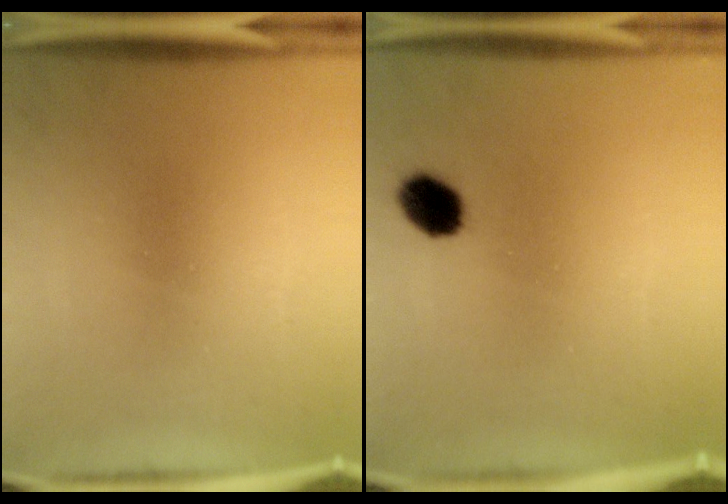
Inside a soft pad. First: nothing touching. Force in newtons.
{"total": 5.5}